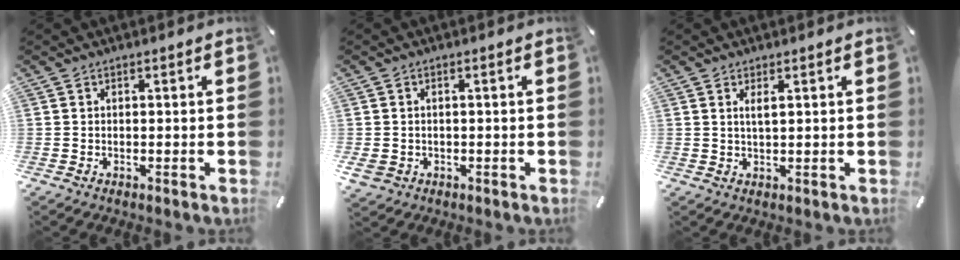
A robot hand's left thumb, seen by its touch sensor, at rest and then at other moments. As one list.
[{"total": 2.1, "force": [-0.6, 1.8, 1.0], "torque": [-0.026, 0.000, -0.014]}, {"total": 2.1, "force": [0.8, 0.4, 1.9], "torque": [-0.039, 0.002, 0.013]}]